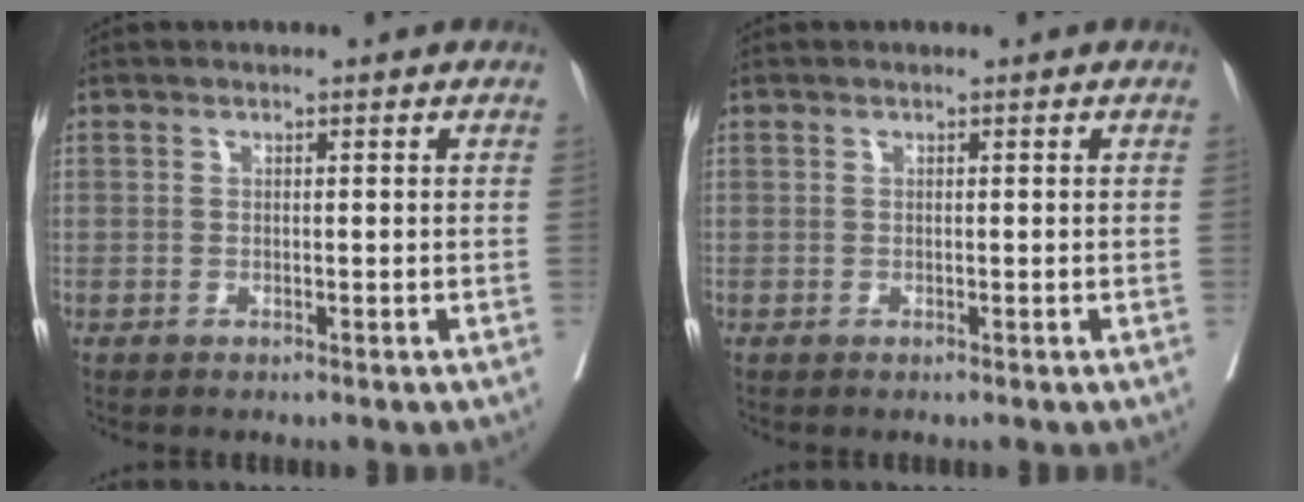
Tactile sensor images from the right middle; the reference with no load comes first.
{"total": 0.0}